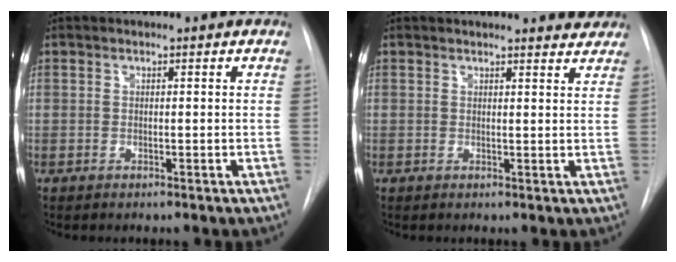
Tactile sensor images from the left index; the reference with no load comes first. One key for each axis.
{"total": 6.4, "fx": 6.2, "fy": 1.0, "fz": 1.1, "tx": -0.004, "ty": -0.008, "tz": 0.053}